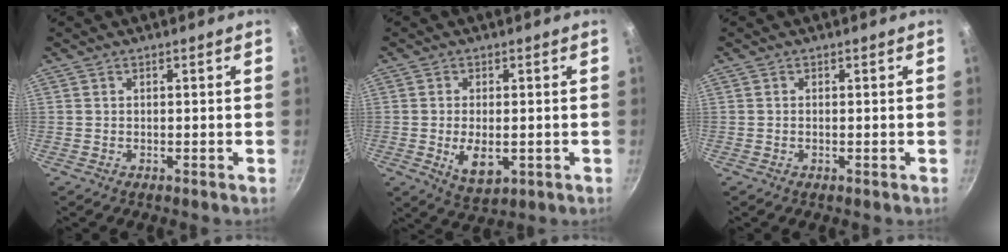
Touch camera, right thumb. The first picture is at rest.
{"total": 6.7, "force": [-1.1, 3.6, 5.5], "torque": [-0.091, -0.011, -0.009]}
{"total": 0.0}